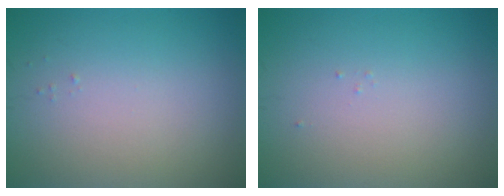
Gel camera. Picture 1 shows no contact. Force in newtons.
{"total": 0.0}